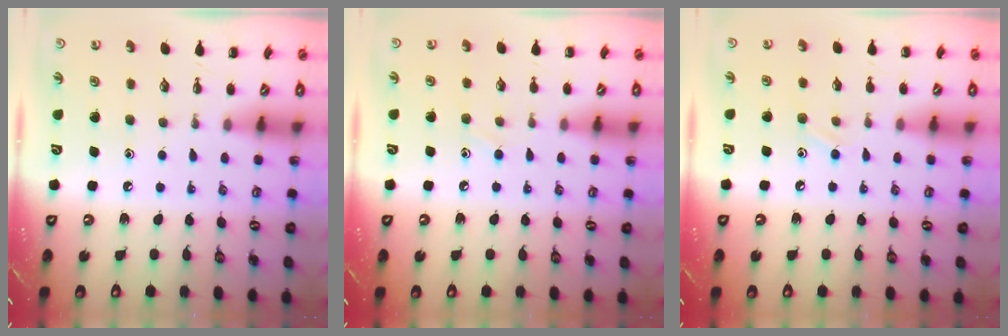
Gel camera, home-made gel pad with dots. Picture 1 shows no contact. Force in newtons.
{"total": 6.9, "press": 6.5, "slide": 2.5}
{"total": 6.1, "press": 5.7, "slide": 2.0}